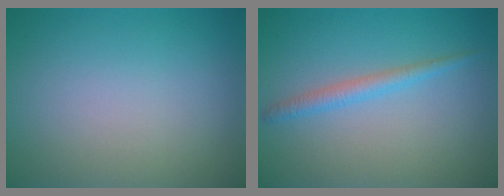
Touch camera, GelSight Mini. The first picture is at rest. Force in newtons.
{"total": 1.8, "press": 1.8, "slide": 0.1}